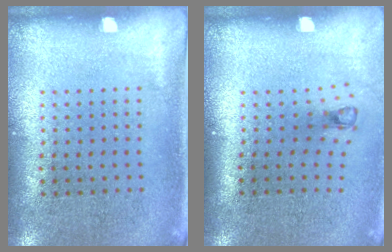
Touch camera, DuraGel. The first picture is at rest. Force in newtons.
{"total": 0.8, "press": 0.4, "slide": 0.7}